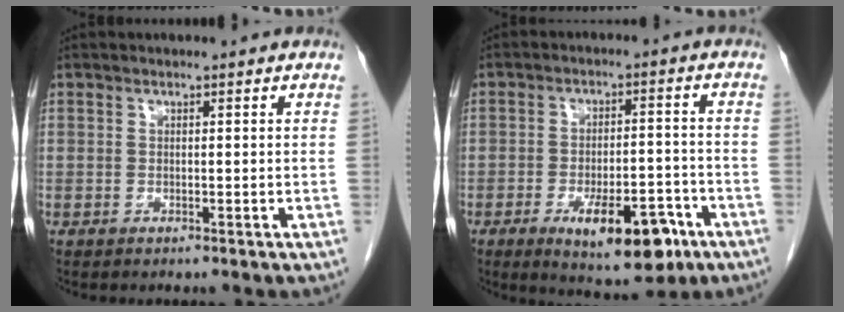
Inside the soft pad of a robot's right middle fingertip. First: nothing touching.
{"total": 11.4, "force": [-5.9, 4.0, 8.9], "torque": [-0.128, -0.003, -0.080]}